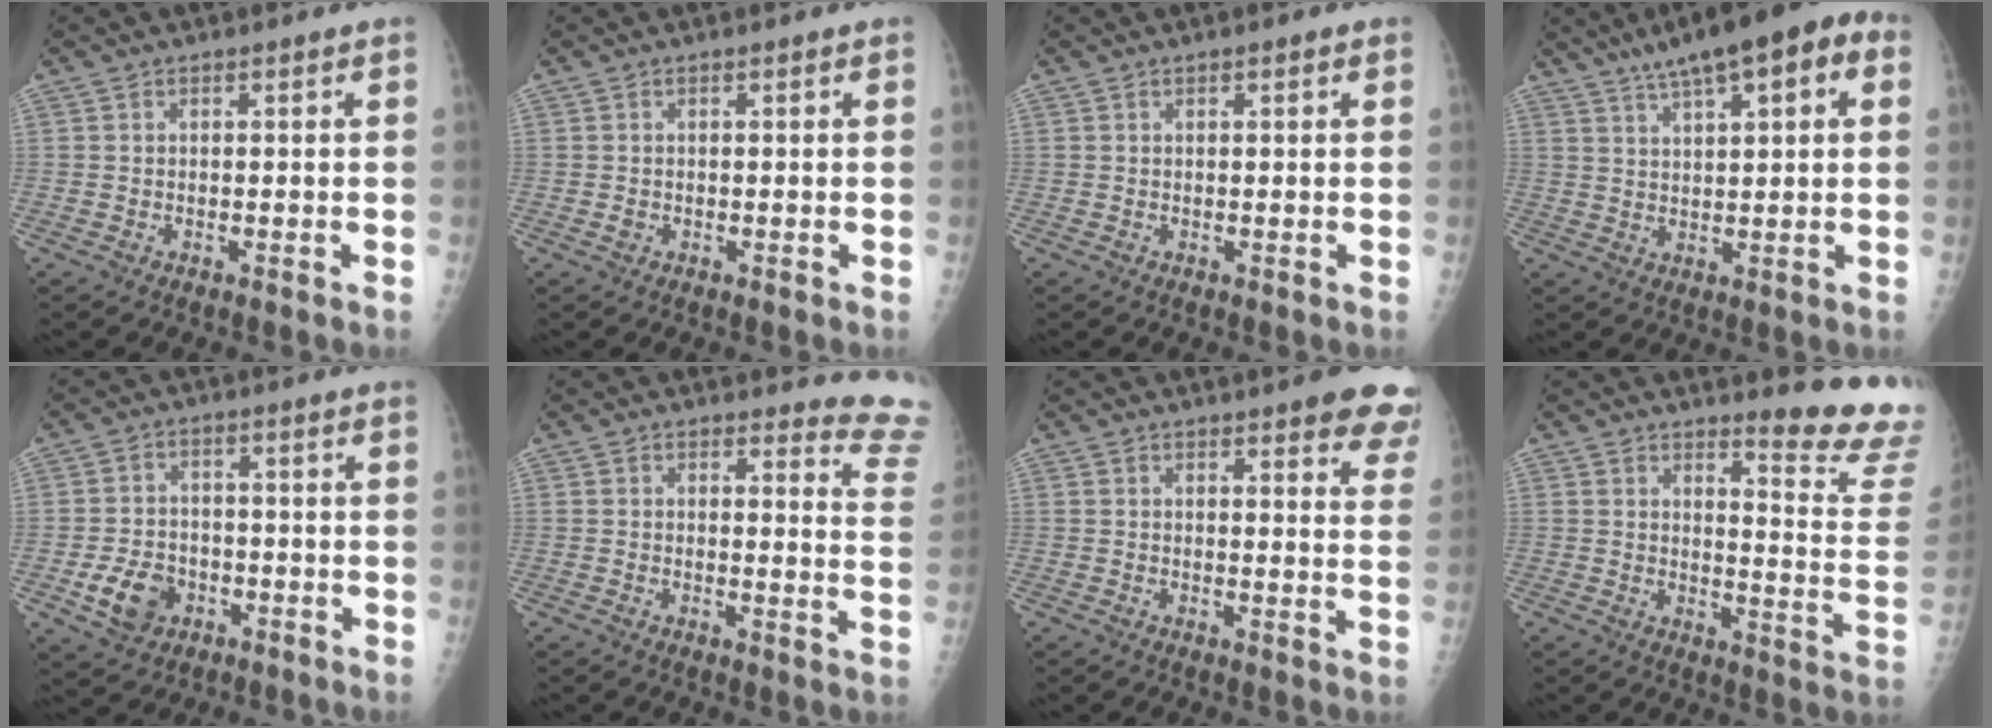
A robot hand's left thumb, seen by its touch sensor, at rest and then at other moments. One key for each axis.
{"total": 0.7, "fx": -0.3, "fy": 0.6, "fz": 0.2, "tx": 0.000, "ty": 0.001, "tz": -0.003}
{"total": 1.3, "fx": 0.6, "fy": 0.4, "fz": 1.0, "tx": -0.015, "ty": 0.001, "tz": 0.006}
{"total": 15.0, "fx": 7.7, "fy": 4.7, "fz": 12.0, "tx": -0.162, "ty": 0.014, "tz": 0.113}
{"total": 7.6, "fx": -3.1, "fy": 5.9, "fz": 3.7, "tx": -0.050, "ty": 0.014, "tz": -0.048}
{"total": 9.8, "fx": 9.7, "fy": 1.2, "fz": 0.0, "tx": 0.044, "ty": -0.122, "tz": 0.066}
{"total": 11.1, "fx": 7.8, "fy": 3.0, "fz": 7.2, "tx": -0.049, "ty": -0.032, "tz": 0.073}
{"total": 13.4, "fx": 12.4, "fy": 0.7, "fz": 4.9, "tx": -0.041, "ty": -0.160, "tz": 0.136}